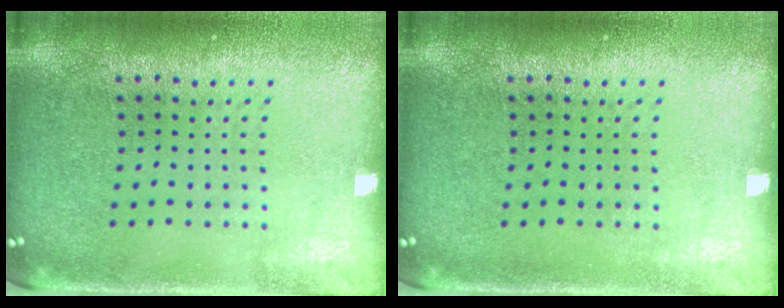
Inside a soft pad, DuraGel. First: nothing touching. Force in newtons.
{"total": 0.0}